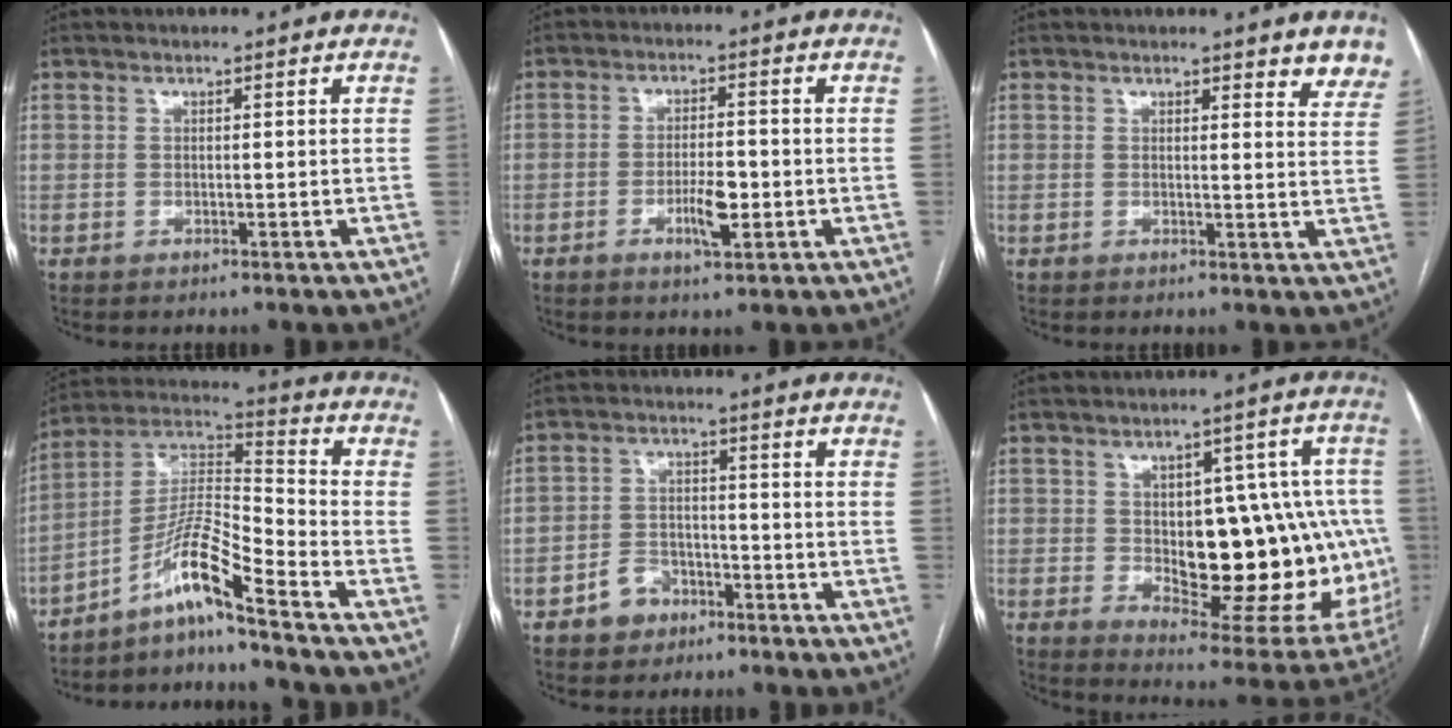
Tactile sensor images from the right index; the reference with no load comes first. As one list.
[{"total": 4.9, "force": [-1.5, 1.2, 4.5], "torque": [-0.079, 0.001, -0.021]}, {"total": 7.2, "force": [6.2, 1.9, 3.0], "torque": [-0.014, -0.019, 0.051]}, {"total": 10.4, "force": [-7.6, -0.7, 7.0], "torque": [-0.145, 0.014, -0.139]}, {"total": 5.3, "force": [-3.2, 3.8, 1.8], "torque": [-0.034, 0.016, -0.049]}, {"total": 23.3, "force": [-1.3, 10.1, 21.0], "torque": [-0.200, 0.031, 0.016]}]